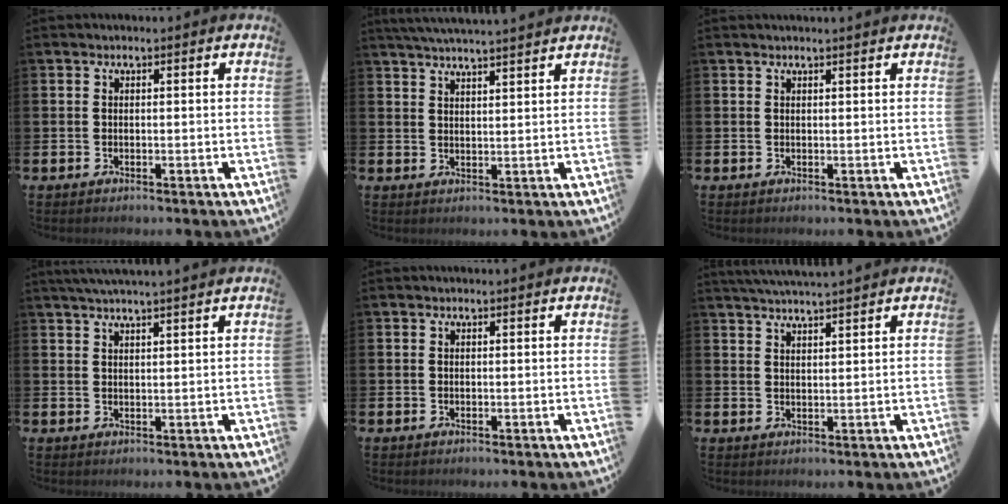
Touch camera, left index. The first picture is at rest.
{"total": 4.1, "force": [4.0, -0.5, 0.7], "torque": [-0.023, -0.016, 0.072]}
{"total": 0.5, "force": [0.5, -0.1, 0.1], "torque": [0.001, -0.002, 0.009]}
{"total": 3.0, "force": [2.9, -0.4, 0.7], "torque": [-0.026, -0.003, 0.054]}
{"total": 0.0}
{"total": 3.5, "force": [3.4, -0.4, 0.5], "torque": [-0.018, -0.011, 0.063]}